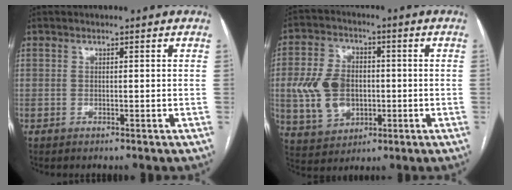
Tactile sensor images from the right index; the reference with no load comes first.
{"total": 10.9, "force": [-0.7, 7.8, 7.6], "torque": [-0.168, 0.018, -0.002]}